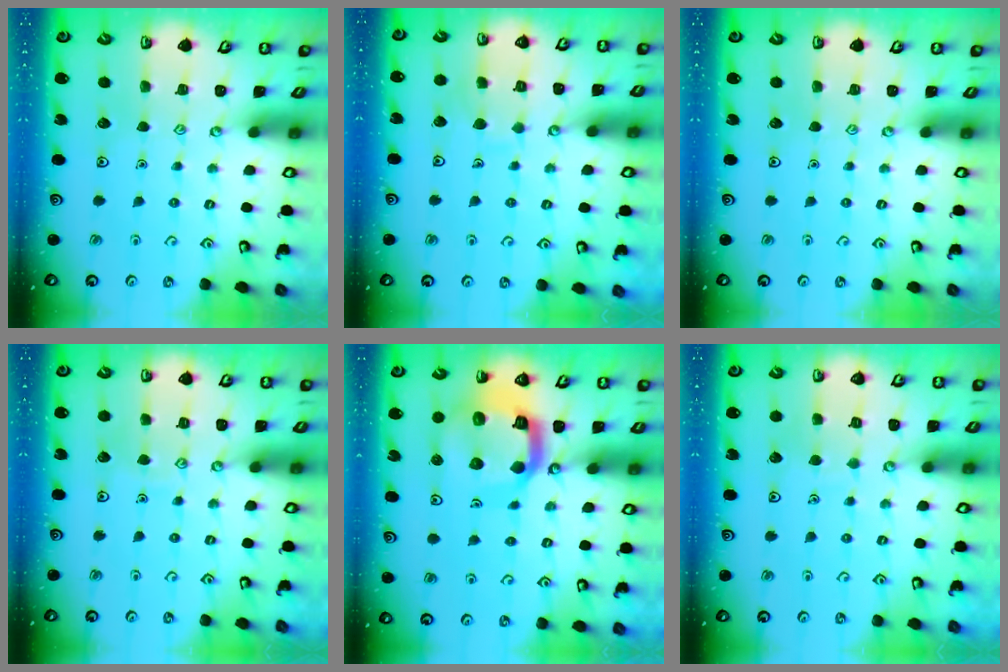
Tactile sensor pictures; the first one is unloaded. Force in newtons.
{"total": 6.2, "press": 6.2, "slide": 0.6}
{"total": 0.0}
{"total": 4.7, "press": 4.7, "slide": 0.5}
{"total": 15.6, "press": 15.4, "slide": 1.9}
{"total": 4.7, "press": 4.6, "slide": 0.4}